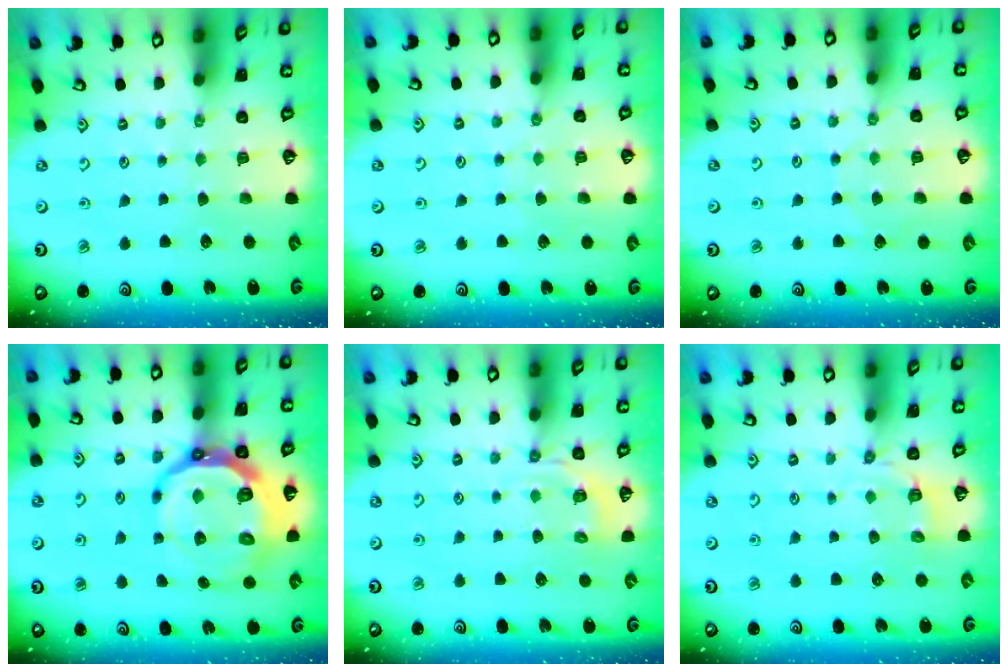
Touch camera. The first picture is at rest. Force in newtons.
{"total": 2.8, "press": 2.7, "slide": 0.5}
{"total": 5.2, "press": 5.2, "slide": 0.5}
{"total": 18.2, "press": 17.8, "slide": 3.8}
{"total": 3.7, "press": 3.1, "slide": 1.9}
{"total": 2.9, "press": 2.0, "slide": 2.1}